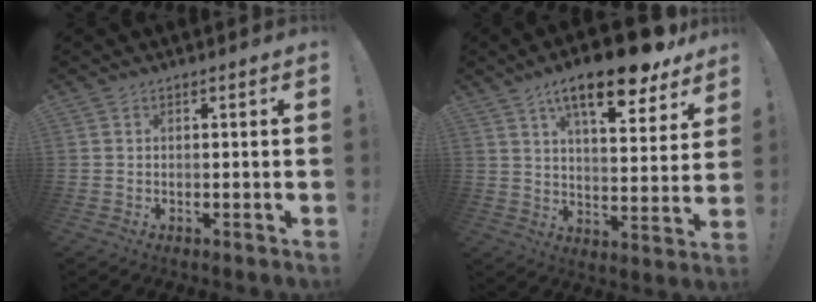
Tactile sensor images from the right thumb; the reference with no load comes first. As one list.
[{"total": 17.4, "force": [11.0, 4.8, 12.5], "torque": [-0.196, -0.065, 0.177]}]